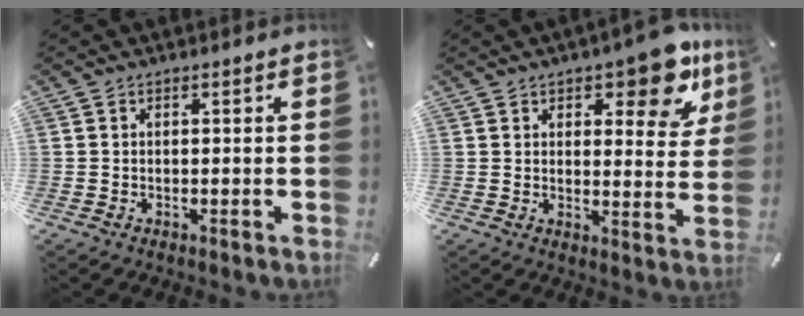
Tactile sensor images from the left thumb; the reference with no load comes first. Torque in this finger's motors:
{"motor_torque": [1.08, 0.05, 0.59, -0.10, 0.09]}